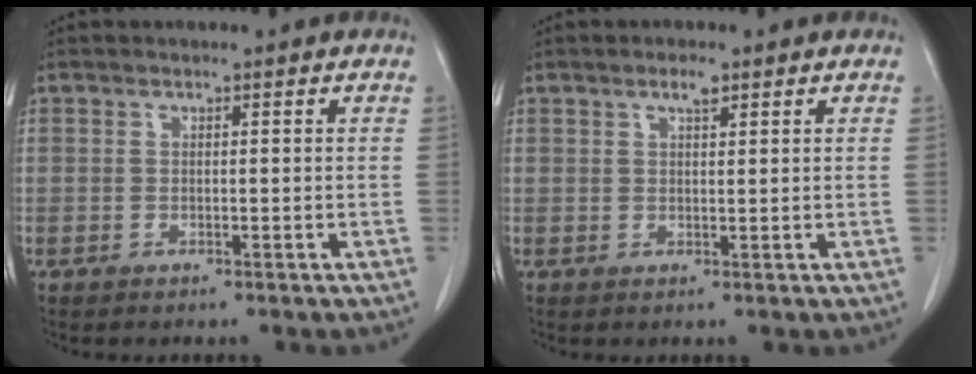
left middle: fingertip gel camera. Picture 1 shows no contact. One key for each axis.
{"total": 1.9, "fx": 1.2, "fy": 0.5, "fz": 1.4, "tx": -0.026, "ty": 0.003, "tz": 0.021}